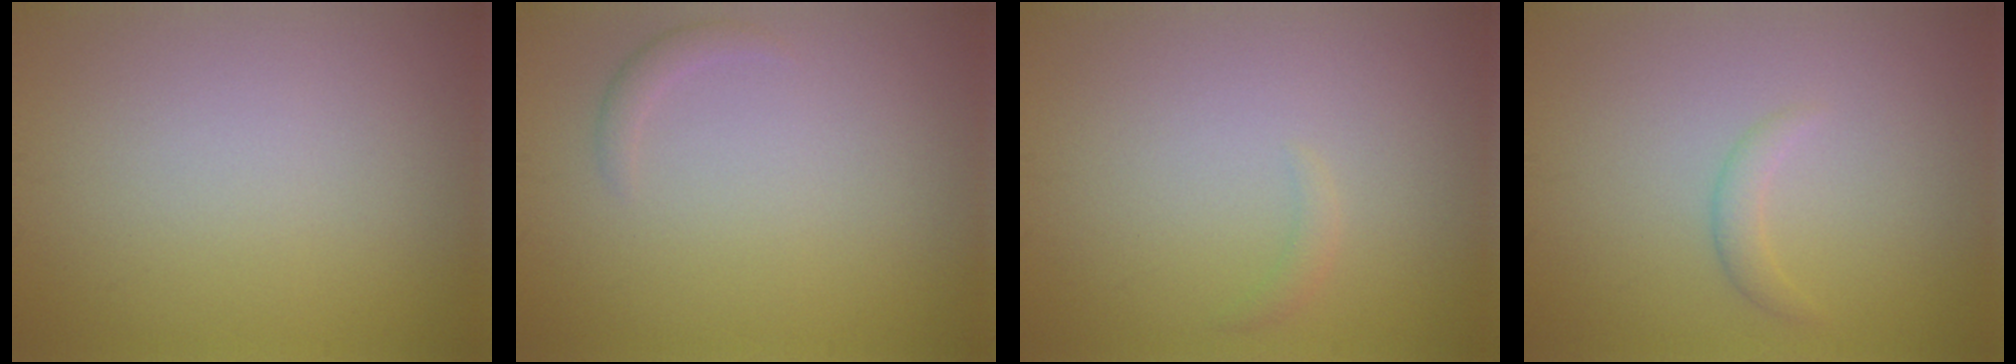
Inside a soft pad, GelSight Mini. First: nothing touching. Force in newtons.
{"total": 1.0, "press": 1.0, "slide": 0.0}
{"total": 0.8, "press": 0.8, "slide": 0.1}
{"total": 1.3, "press": 1.3, "slide": 0.0}